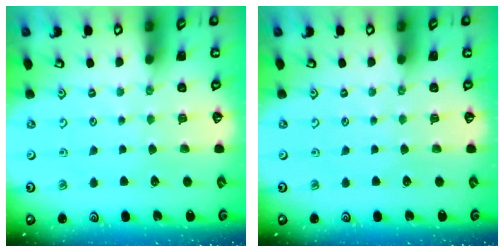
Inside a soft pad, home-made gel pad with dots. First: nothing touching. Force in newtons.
{"total": 0.0}